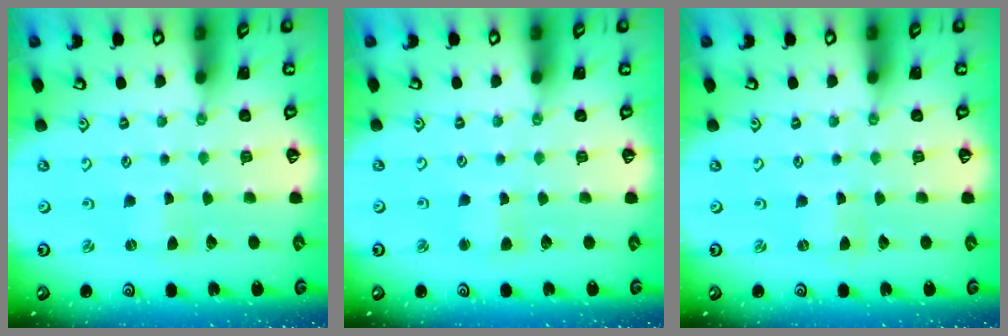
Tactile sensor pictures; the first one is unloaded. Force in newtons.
{"total": 3.0, "press": 2.9, "slide": 0.6}
{"total": 0.0}